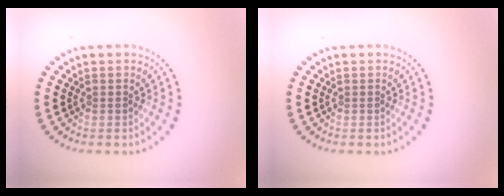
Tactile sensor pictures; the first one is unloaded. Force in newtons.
{"total": 0.0}